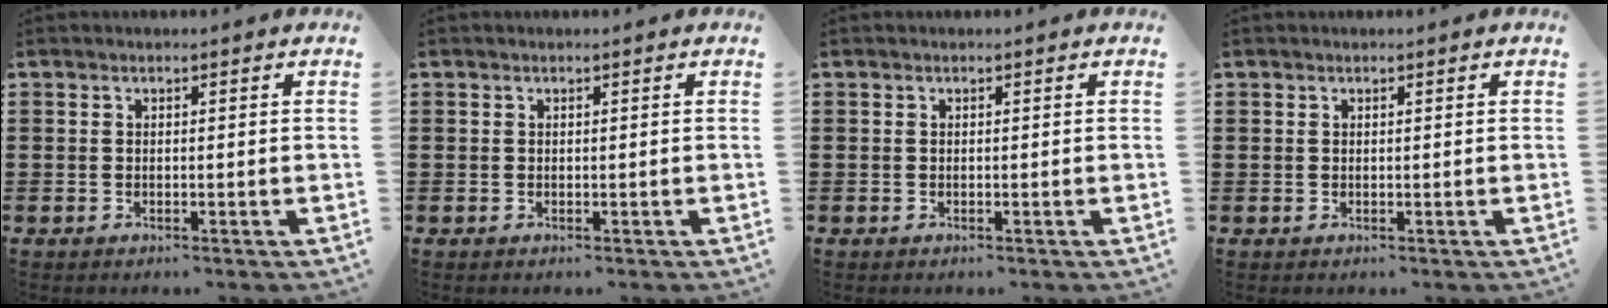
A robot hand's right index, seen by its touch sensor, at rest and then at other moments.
{"total": 0.0}
{"total": 0.0}
{"total": 0.7, "force": [0.4, 0.5, 0.0], "torque": [-0.001, 0.003, 0.007]}